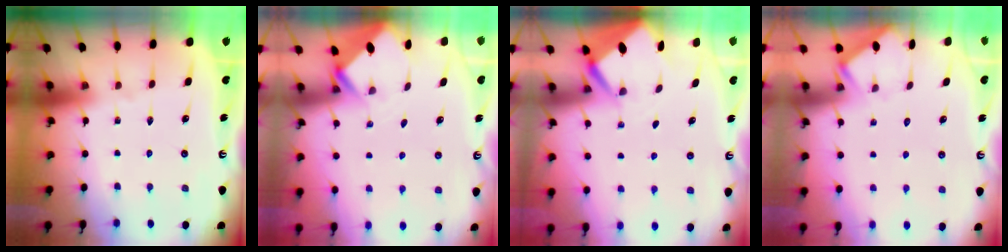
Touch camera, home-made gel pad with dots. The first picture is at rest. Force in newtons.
{"total": 2.2, "press": 2.2, "slide": 0.1}
{"total": 2.9, "press": 2.9, "slide": 0.3}
{"total": 3.2, "press": 3.1, "slide": 0.4}